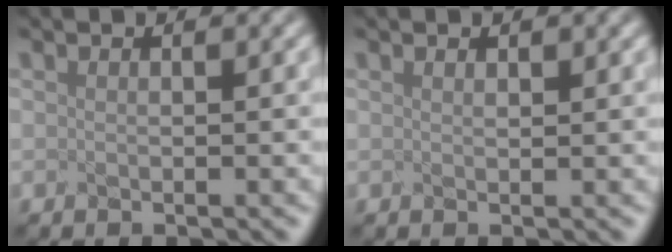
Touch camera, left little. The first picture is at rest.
{"total": 0.0}